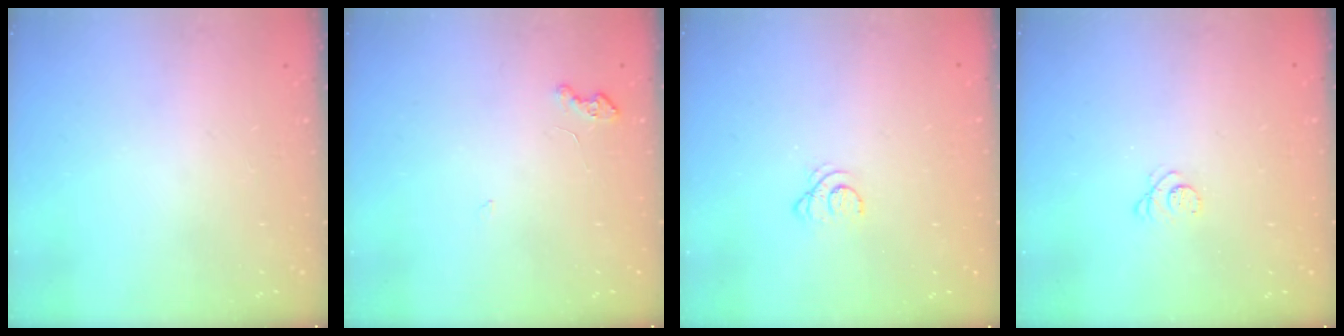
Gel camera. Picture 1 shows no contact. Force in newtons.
{"total": 3.4, "press": 3.3, "slide": 0.6}
{"total": 2.2, "press": 2.2, "slide": 0.2}
{"total": 2.7, "press": 2.7, "slide": 0.3}